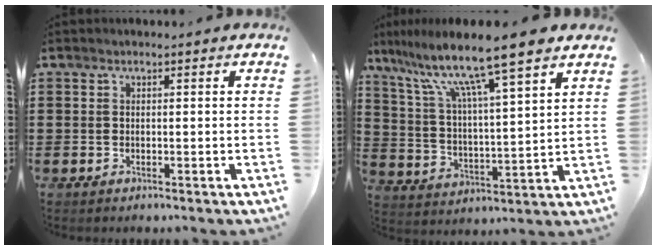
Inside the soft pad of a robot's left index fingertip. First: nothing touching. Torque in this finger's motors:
{"motor_torque": [1.69, 0.45, 1.05, 0.21]}